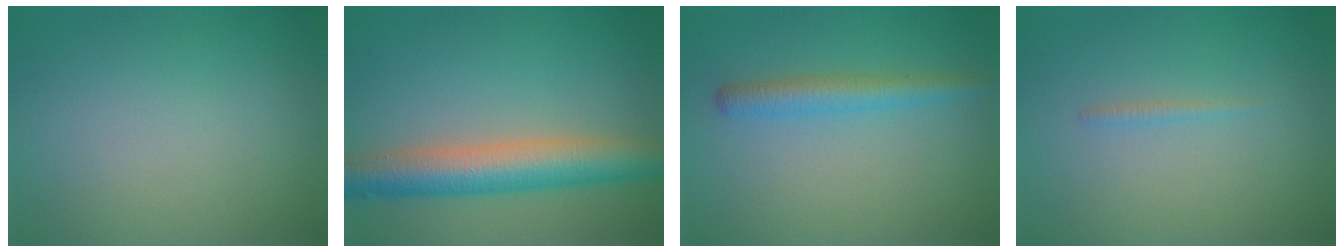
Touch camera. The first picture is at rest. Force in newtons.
{"total": 7.1, "press": 7.1, "slide": 0.2}
{"total": 2.6, "press": 2.6, "slide": 0.1}
{"total": 0.6, "press": 0.6, "slide": 0.0}